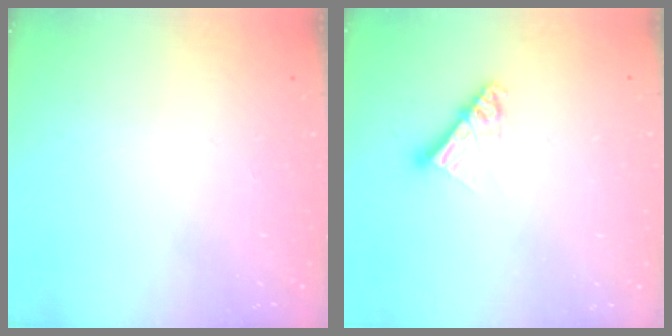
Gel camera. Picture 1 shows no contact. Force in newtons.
{"total": 9.0, "press": 8.9, "slide": 0.8}